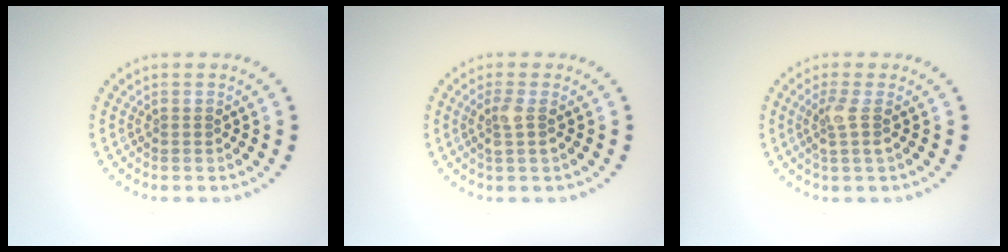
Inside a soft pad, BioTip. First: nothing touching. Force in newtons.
{"total": 1.7, "press": 1.4, "slide": 0.8}
{"total": 1.9, "press": 1.5, "slide": 1.2}